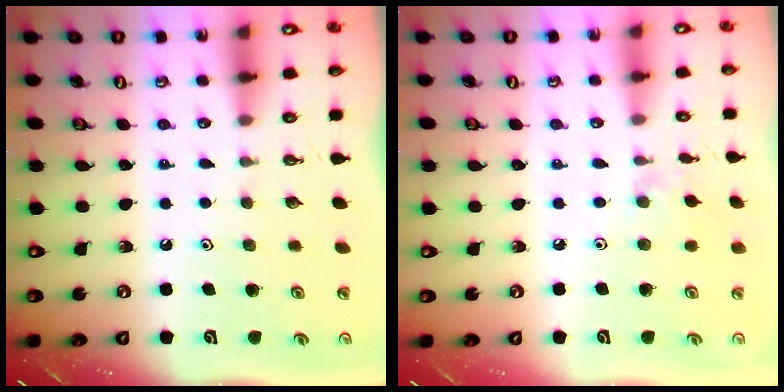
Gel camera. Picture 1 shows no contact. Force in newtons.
{"total": 2.3, "press": 2.3, "slide": 0.4}